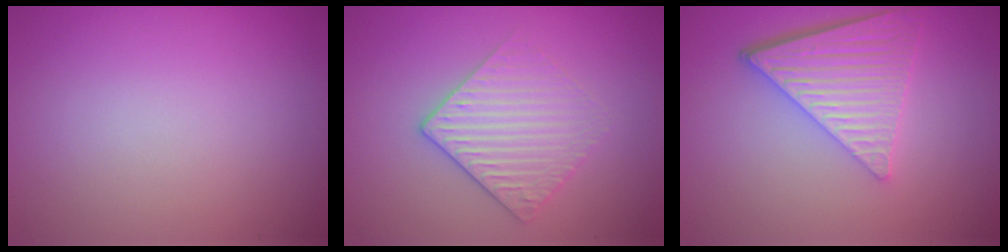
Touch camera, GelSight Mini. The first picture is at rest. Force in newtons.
{"total": 2.9, "press": 2.6, "slide": 1.2}
{"total": 5.8, "press": 4.4, "slide": 3.8}